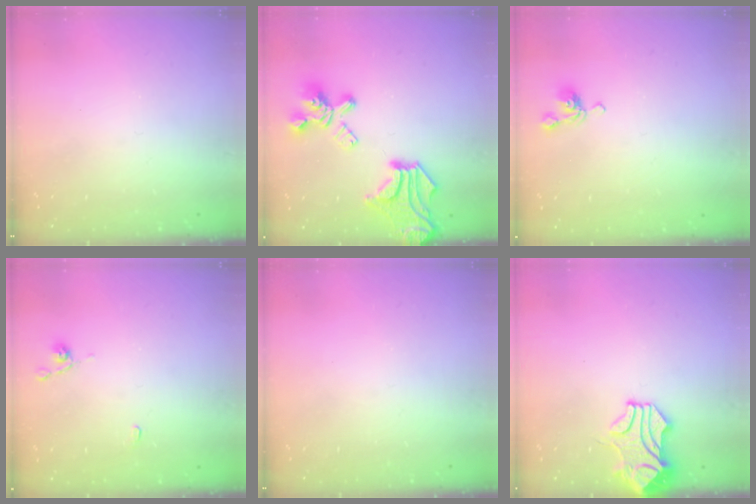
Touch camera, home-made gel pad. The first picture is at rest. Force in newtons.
{"total": 11.7, "press": 11.4, "slide": 2.8}
{"total": 5.6, "press": 5.6, "slide": 0.1}
{"total": 2.6, "press": 2.6, "slide": 0.3}
{"total": 0.0}
{"total": 1.5, "press": 1.5, "slide": 0.2}